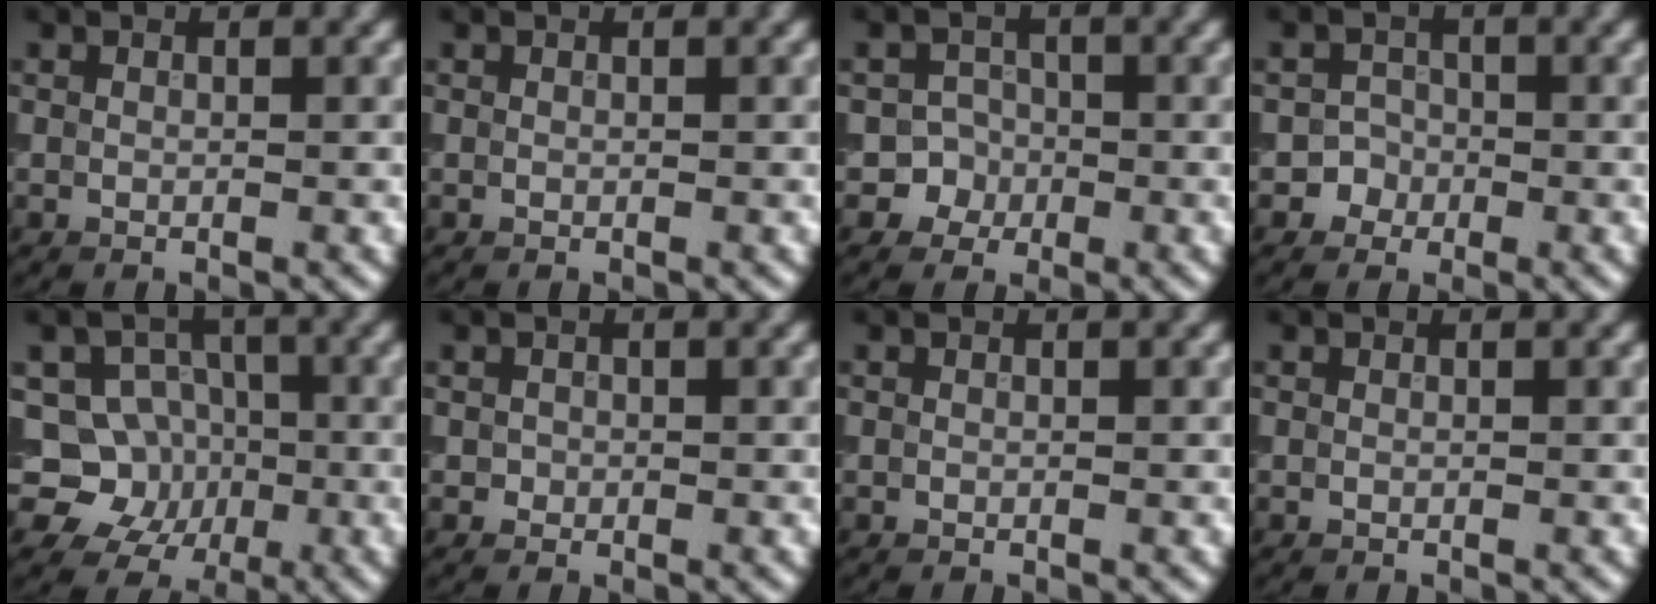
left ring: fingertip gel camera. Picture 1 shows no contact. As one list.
[{"total": 0.0}, {"total": 3.0, "force": [-1.3, 2.7, 0.2], "torque": [0.026, 0.003, -0.033]}, {"total": 2.1, "force": [-1.0, 1.9, 0.0], "torque": [0.025, 0.007, -0.024]}, {"total": 6.7, "force": [-1.2, 6.2, 2.1], "torque": [-0.017, 0.006, -0.054]}, {"total": 0.7, "force": [-0.1, 0.6, 0.2], "torque": [-0.001, -0.004, -0.002]}, {"total": 0.0}, {"total": 0.0}]